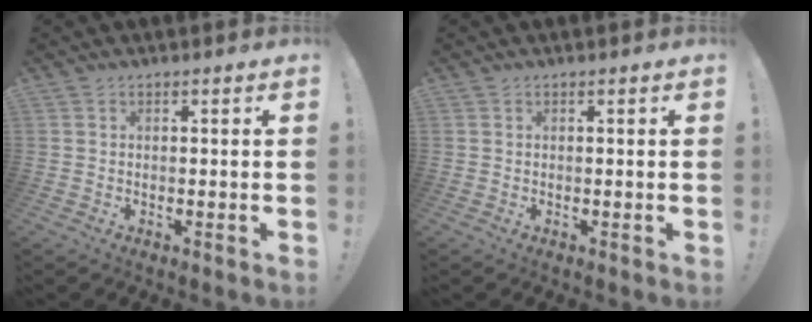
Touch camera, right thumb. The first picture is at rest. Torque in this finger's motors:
{"motor_torque": [-0.03, -0.03, 0.04, 0.04, 0.00]}